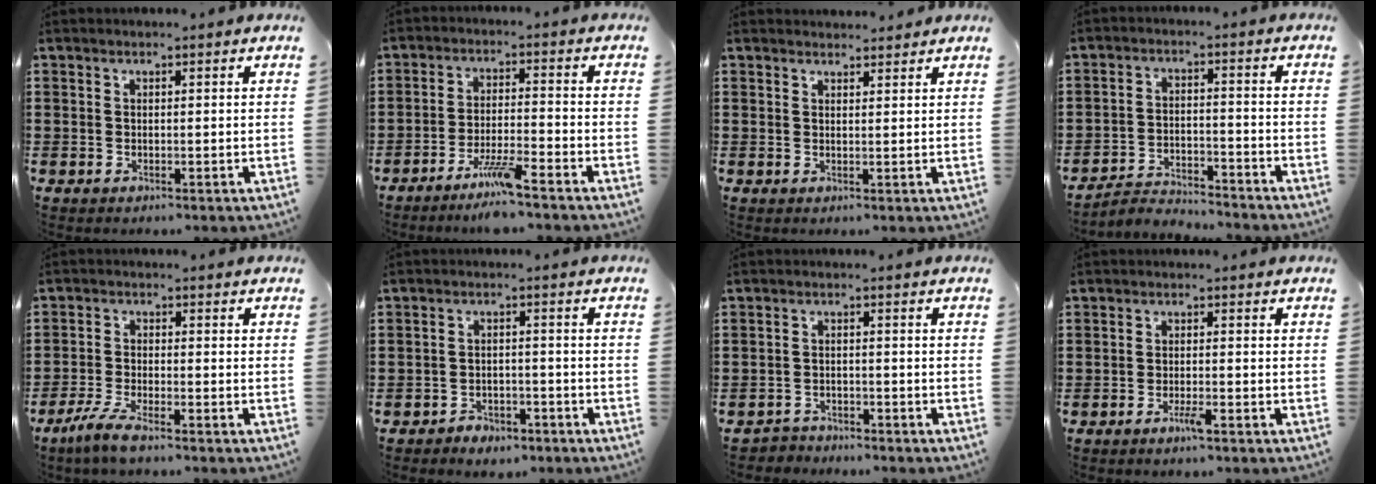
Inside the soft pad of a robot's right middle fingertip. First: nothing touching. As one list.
[{"total": 5.5, "force": [-4.4, 0.0, 3.3], "torque": [-0.068, -0.010, -0.084]}, {"total": 1.7, "force": [1.6, 0.3, 0.0], "torque": [0.003, 0.000, 0.030]}, {"total": 3.6, "force": [-3.6, 0.4, 0.4], "torque": [-0.014, 0.006, -0.077]}, {"total": 4.3, "force": [-3.4, 0.2, 2.5], "torque": [-0.071, -0.014, -0.071]}, {"total": 2.8, "force": [-2.6, 0.9, 0.2], "torque": [-0.010, 0.001, -0.055]}, {"total": 2.5, "force": [-2.5, 0.5, -0.2], "torque": [-0.005, -0.001, -0.054]}, {"total": 2.4, "force": [-1.5, 0.2, 1.8], "torque": [-0.038, -0.004, -0.029]}]